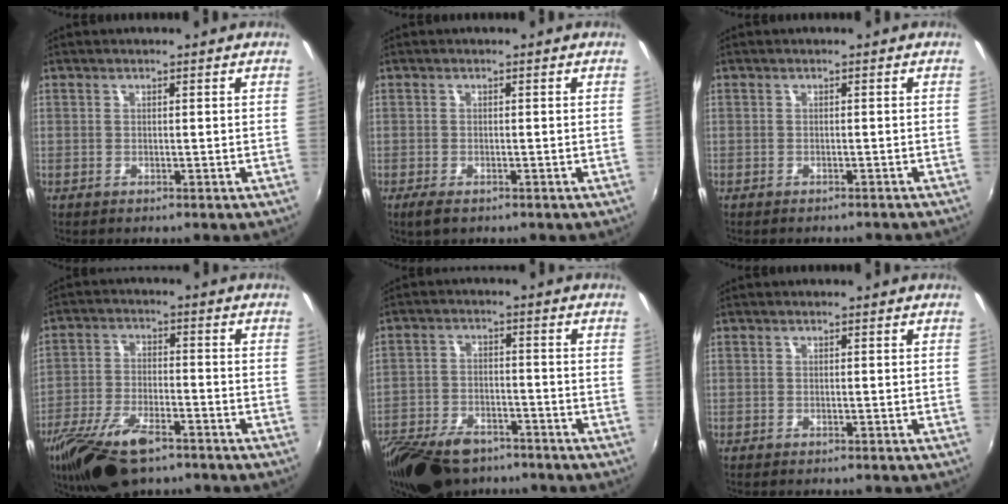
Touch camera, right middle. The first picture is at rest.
{"total": 2.5, "force": [-1.7, 0.9, 1.7], "torque": [-0.036, -0.008, -0.029]}
{"total": 3.6, "force": [-3.3, 0.8, 1.3], "torque": [-0.026, -0.011, -0.042]}
{"total": 15.4, "force": [-10.4, 6.1, 9.6], "torque": [-0.209, -0.029, -0.191]}
{"total": 15.6, "force": [-11.5, 7.3, 7.5], "torque": [-0.181, -0.019, -0.198]}
{"total": 0.8, "force": [-0.8, 0.1, 0.3], "torque": [-0.007, -0.004, -0.012]}